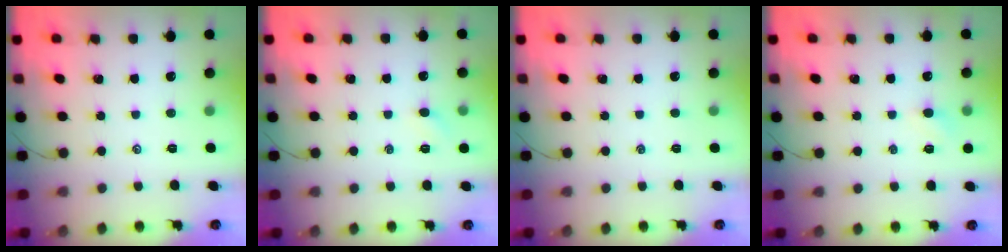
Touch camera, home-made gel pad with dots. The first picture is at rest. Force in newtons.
{"total": 2.4, "press": 2.3, "slide": 0.7}
{"total": 0.0}
{"total": 2.7, "press": 2.6, "slide": 0.9}